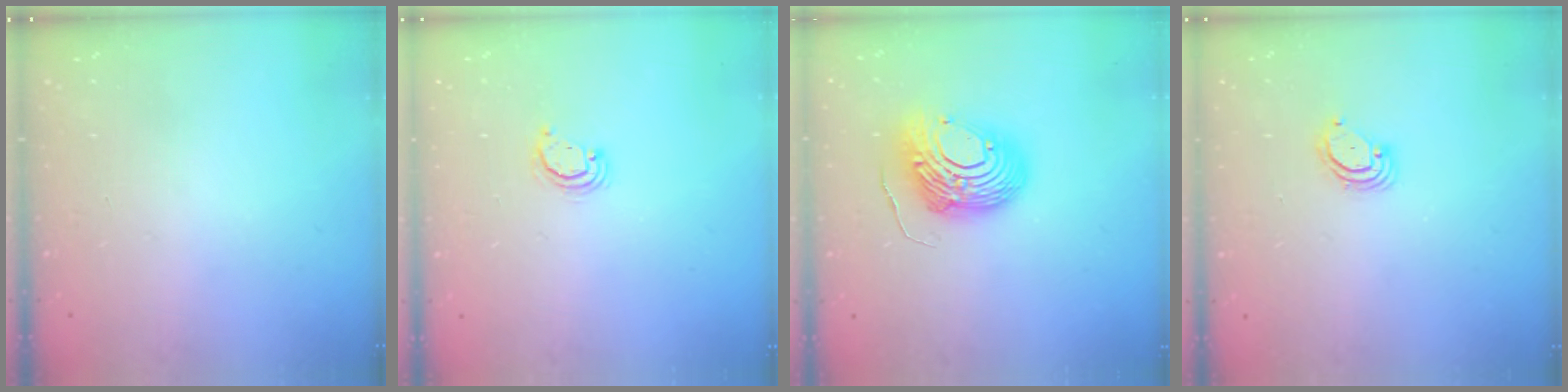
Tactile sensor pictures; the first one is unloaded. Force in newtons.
{"total": 2.6, "press": 2.6, "slide": 0.3}
{"total": 12.6, "press": 12.6, "slide": 1.4}
{"total": 3.5, "press": 3.5, "slide": 0.3}